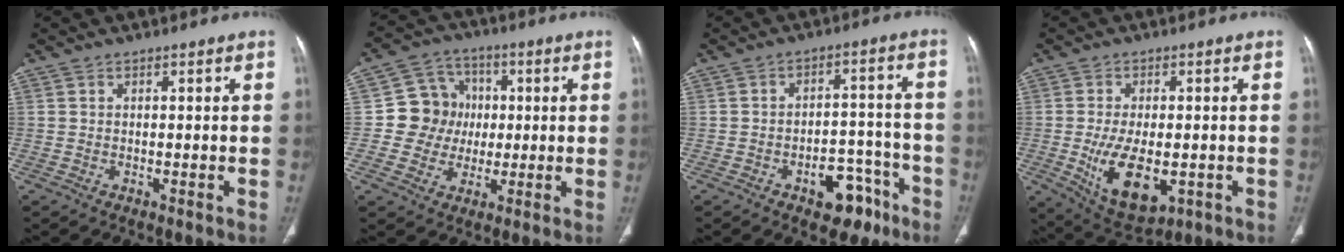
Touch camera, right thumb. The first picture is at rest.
{"total": 10.4, "force": [0.2, 9.8, 3.6], "torque": [-0.013, 0.015, -0.002]}
{"total": 10.0, "force": [-5.8, 5.8, 5.8], "torque": [-0.043, 0.053, -0.073]}
{"total": 12.0, "force": [-2.7, 6.2, 9.9], "torque": [-0.160, -0.012, -0.028]}